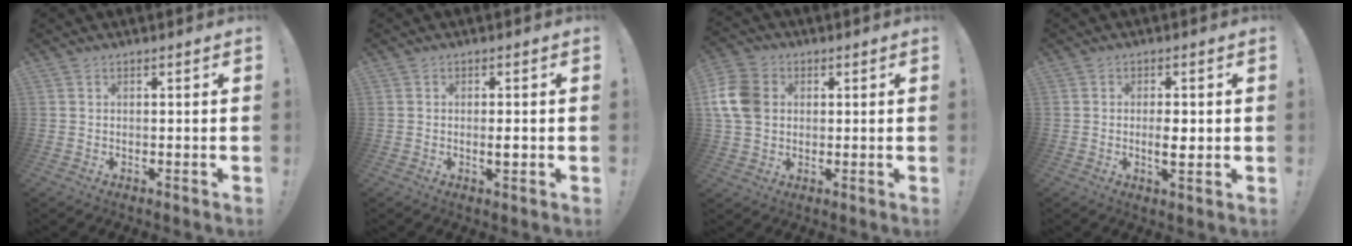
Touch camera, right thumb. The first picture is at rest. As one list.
[{"total": 2.3, "force": [-0.4, 0.4, 2.2], "torque": [-0.027, -0.003, -0.009]}, {"total": 11.7, "force": [1.8, 9.1, 7.1], "torque": [-0.134, 0.003, 0.038]}, {"total": 4.4, "force": [-0.4, 1.5, 4.2], "torque": [-0.065, -0.005, -0.012]}]